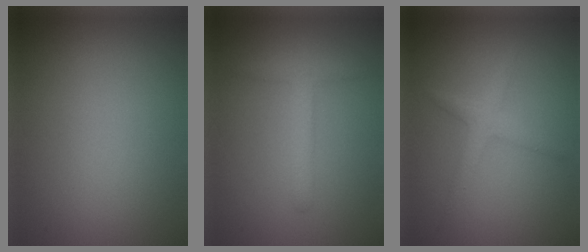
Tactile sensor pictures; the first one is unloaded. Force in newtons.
{"total": 2.3, "press": 2.3, "slide": 0.2}
{"total": 2.1, "press": 2.1, "slide": 0.1}